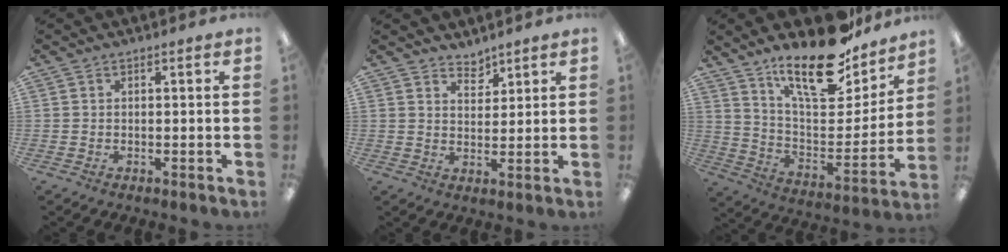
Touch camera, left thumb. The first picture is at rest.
{"total": 3.9, "force": [3.6, 1.4, 0.3], "torque": [0.001, -0.027, 0.066]}
{"total": 21.1, "force": [16.4, 7.5, 11.1], "torque": [-0.174, -0.112, 0.281]}